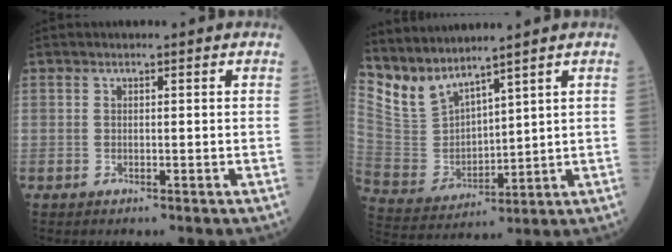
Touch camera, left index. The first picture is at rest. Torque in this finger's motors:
{"motor_torque": [-0.04, -0.26, 0.09, 0.00]}